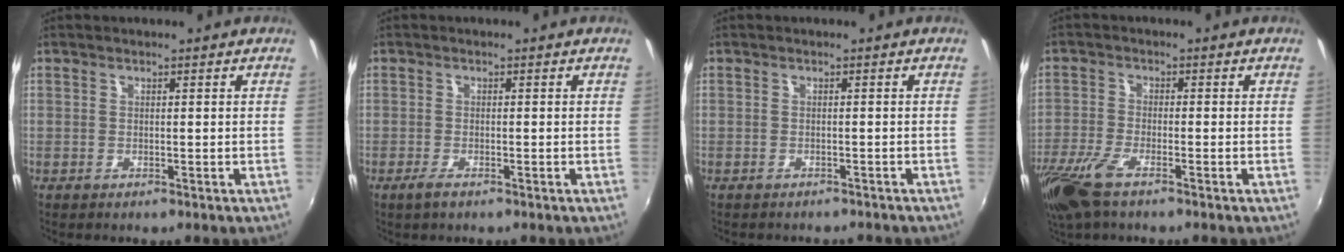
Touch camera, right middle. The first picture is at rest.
{"total": 1.9, "force": [-1.4, 0.5, 1.2], "torque": [-0.030, -0.005, -0.028]}
{"total": 3.7, "force": [-3.3, 1.1, 1.0], "torque": [-0.025, -0.013, -0.044]}
{"total": 9.8, "force": [-6.5, 2.9, 6.8], "torque": [-0.165, -0.034, -0.131]}